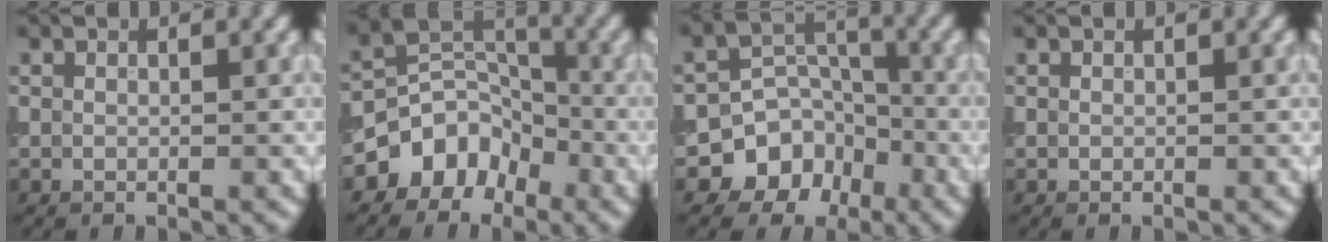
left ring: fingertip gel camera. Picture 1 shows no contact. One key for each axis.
{"total": 5.2, "fx": -3.1, "fy": 3.8, "fz": 1.7, "tx": -0.011, "ty": 0.006, "tz": -0.063}
{"total": 7.0, "fx": -3.9, "fy": 5.6, "fz": 1.4, "tx": 0.004, "ty": 0.006, "tz": -0.087}
{"total": 0.0}